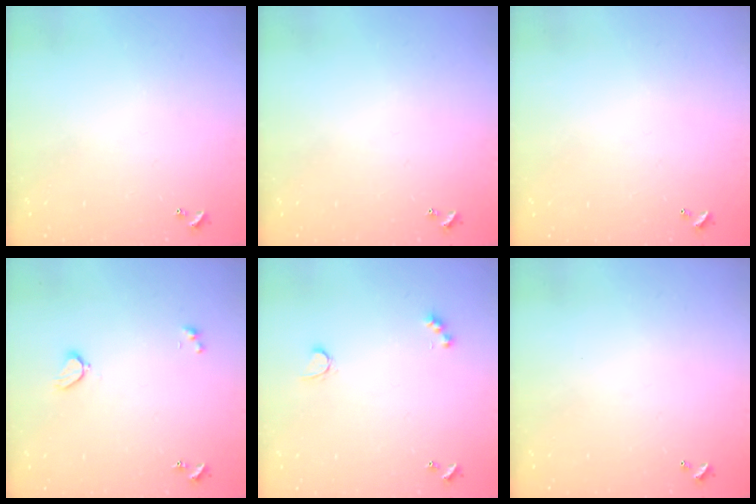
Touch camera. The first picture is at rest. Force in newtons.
{"total": 0.0}
{"total": 2.9, "press": 2.9, "slide": 0.1}
{"total": 1.7, "press": 1.6, "slide": 0.6}
{"total": 3.1, "press": 3.1, "slide": 0.6}
{"total": 2.9, "press": 2.9, "slide": 0.1}